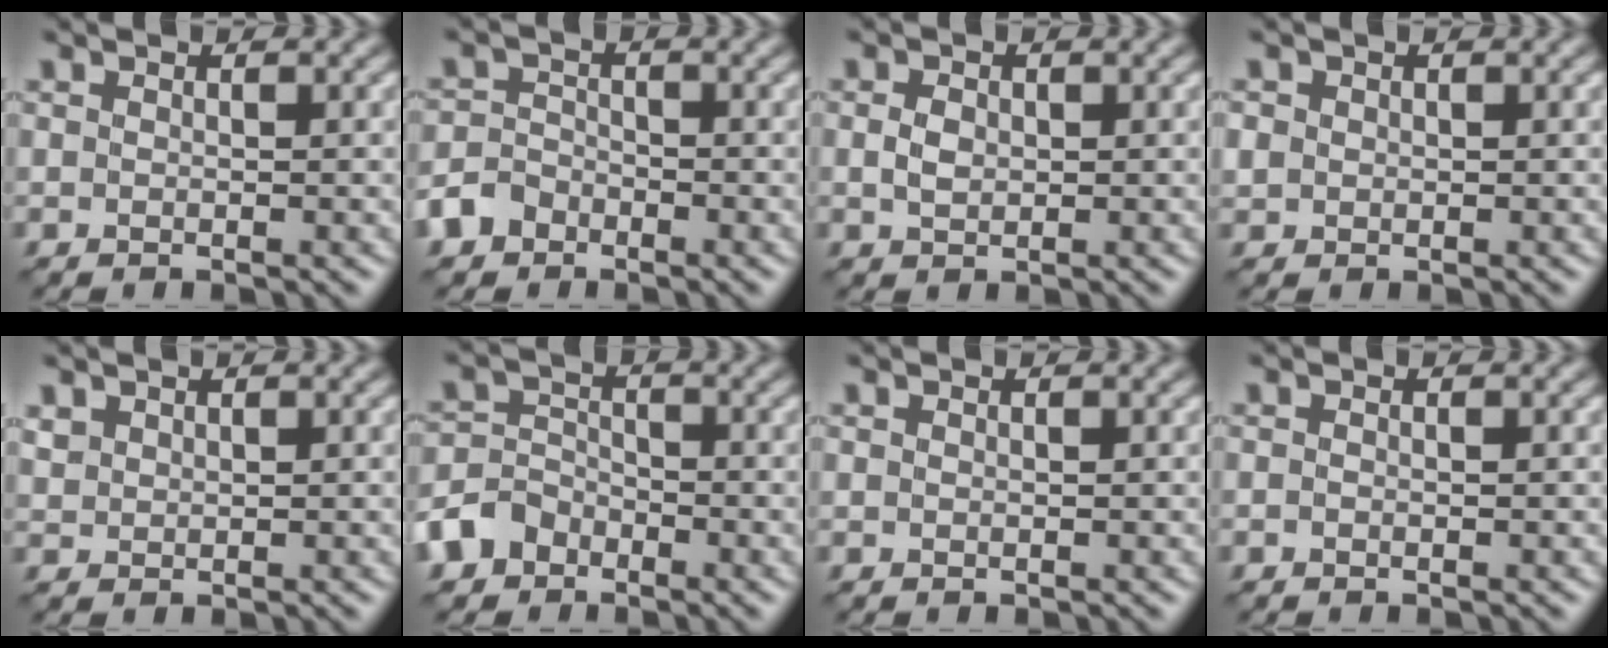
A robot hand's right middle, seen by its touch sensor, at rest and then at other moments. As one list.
[{"total": 2.6, "force": [-1.8, 1.8, 0.6], "torque": [-0.011, 0.004, -0.041]}, {"total": 1.7, "force": [0.1, 1.3, 1.1], "torque": [-0.026, 0.002, 0.002]}, {"total": 1.3, "force": [0.1, 1.2, 0.3], "torque": [-0.005, -0.001, 0.005]}, {"total": 1.1, "force": [0.7, 0.8, 0.1], "torque": [-0.009, 0.001, 0.020]}, {"total": 3.8, "force": [-2.6, 2.7, 0.9], "torque": [-0.010, 0.004, -0.054]}, {"total": 0.0}, {"total": 0.0}]